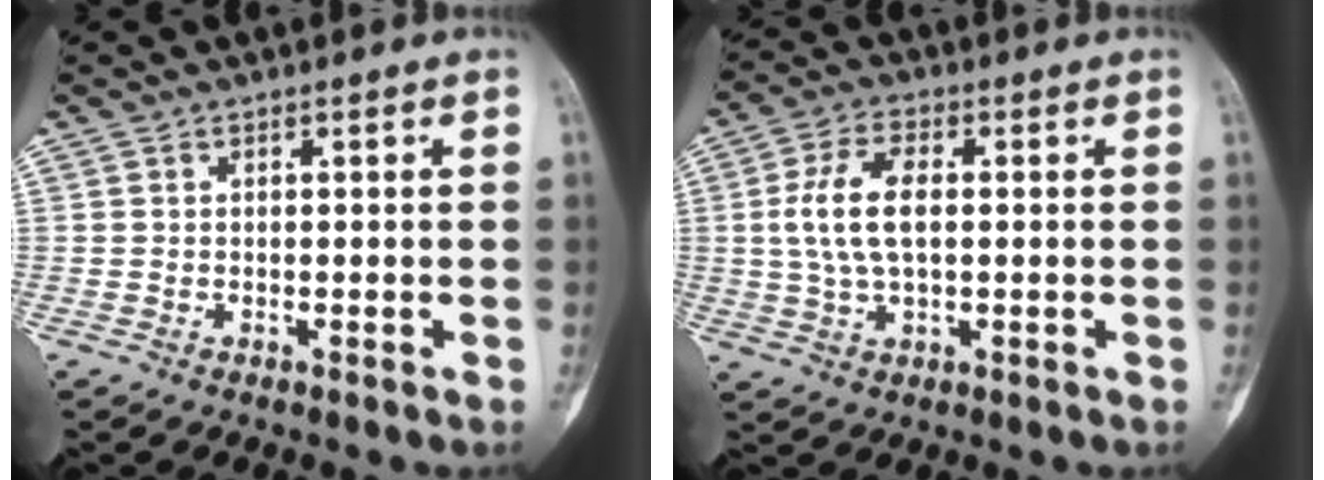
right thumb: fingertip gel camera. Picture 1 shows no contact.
{"total": 9.5, "force": [0.7, 4.9, 8.1], "torque": [-0.167, 0.008, 0.015]}